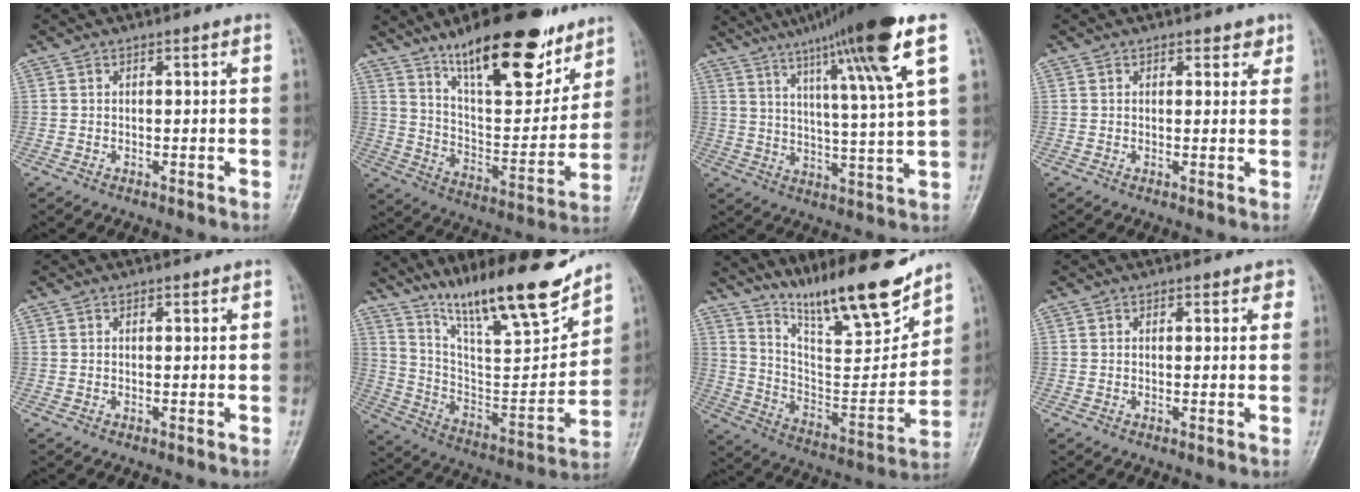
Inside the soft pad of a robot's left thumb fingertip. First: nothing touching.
{"total": 22.7, "force": [15.2, 7.8, 14.9], "torque": [-0.185, -0.074, 0.252]}
{"total": 19.2, "force": [10.7, 0.5, 15.9], "torque": [-0.245, -0.025, 0.167]}
{"total": 2.3, "force": [1.6, 1.4, 0.9], "torque": [0.011, -0.007, 0.017]}
{"total": 0.5, "force": [0.3, 0.3, 0.2], "torque": [-0.002, -0.002, 0.004]}
{"total": 22.5, "force": [16.7, 5.0, 14.3], "torque": [-0.202, -0.083, 0.287]}
{"total": 20.3, "force": [16.1, 3.8, 11.8], "torque": [-0.153, -0.096, 0.279]}
{"total": 1.7, "force": [1.1, 1.0, 0.8], "torque": [0.007, -0.002, 0.008]}